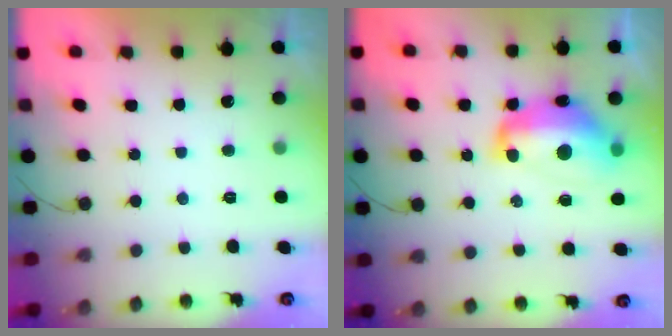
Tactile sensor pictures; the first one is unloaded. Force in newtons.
{"total": 14.7, "press": 14.6, "slide": 1.4}